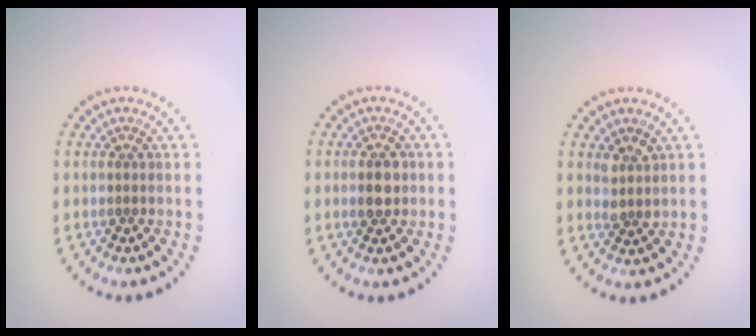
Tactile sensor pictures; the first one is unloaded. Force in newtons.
{"total": 2.8, "press": 2.8, "slide": 0.0}
{"total": 1.5, "press": 1.4, "slide": 0.6}